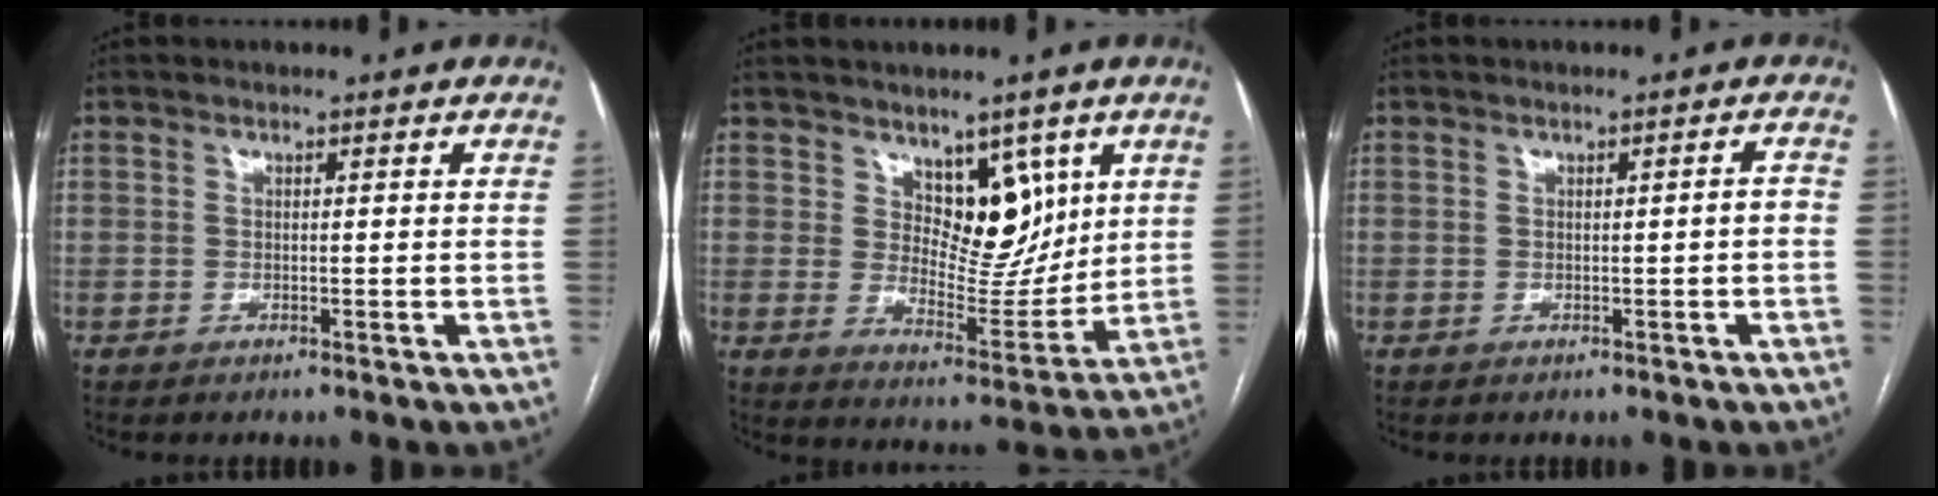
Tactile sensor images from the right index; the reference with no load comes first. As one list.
[{"total": 9.1, "force": [4.7, 5.1, 5.8], "torque": [-0.079, -0.004, 0.085]}, {"total": 1.1, "force": [-0.3, 0.1, 1.1], "torque": [-0.011, 0.001, -0.003]}]